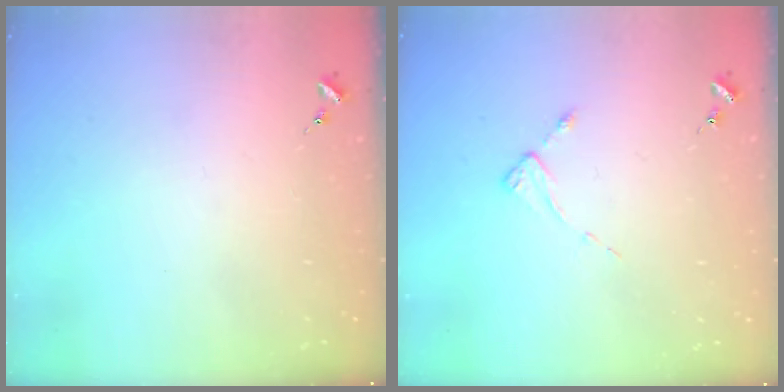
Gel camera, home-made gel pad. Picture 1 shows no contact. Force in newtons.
{"total": 2.1, "press": 2.0, "slide": 0.4}